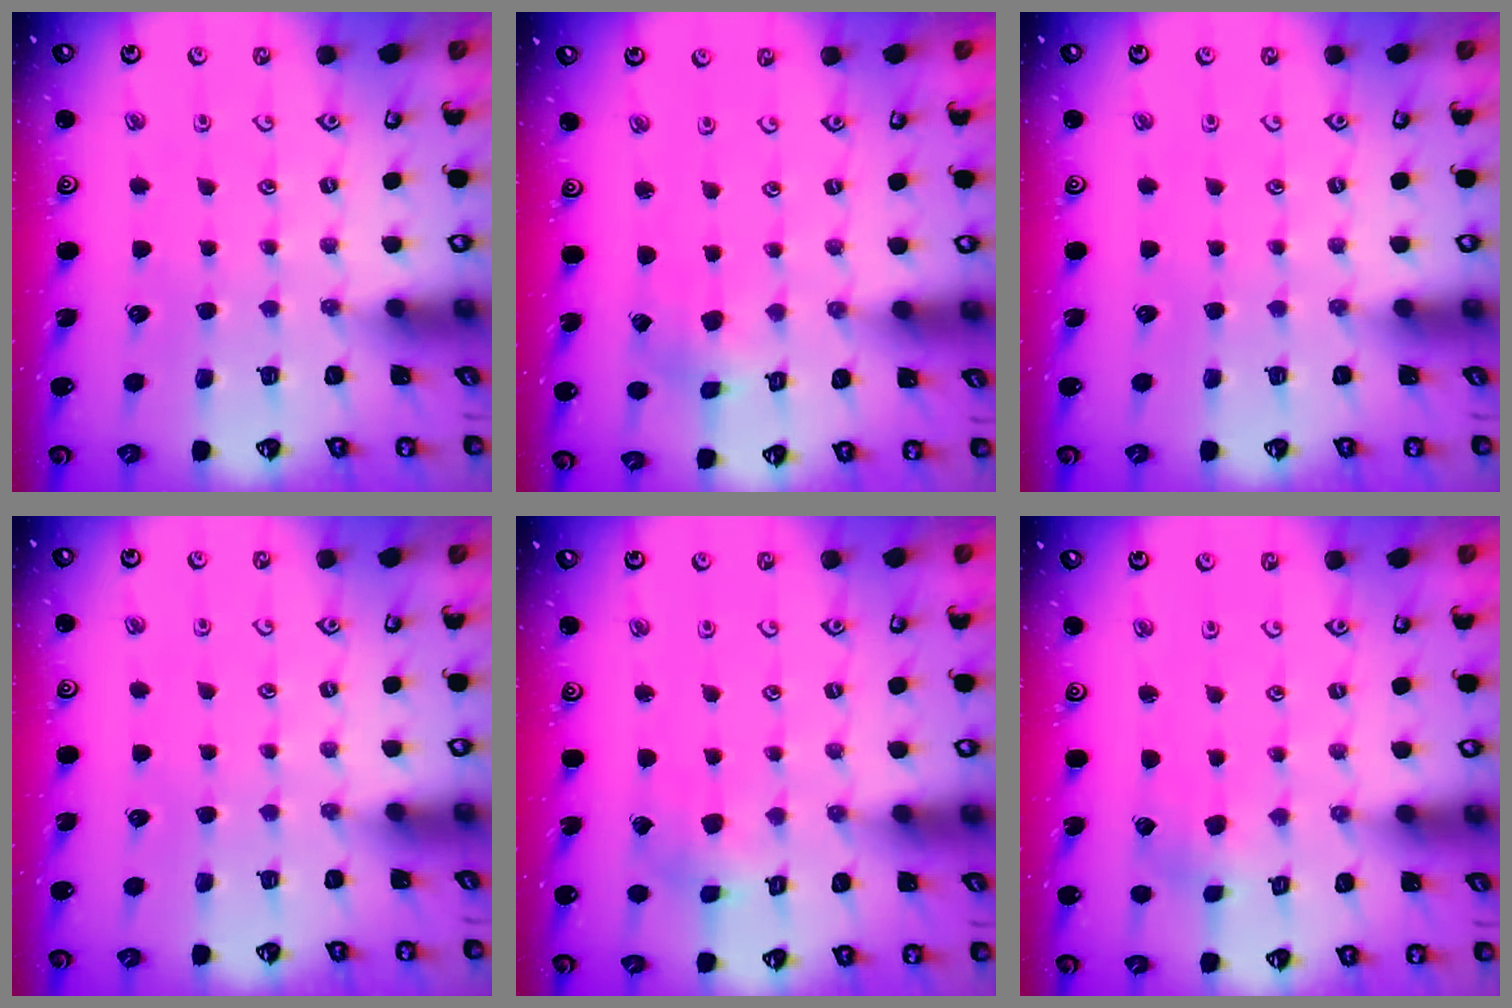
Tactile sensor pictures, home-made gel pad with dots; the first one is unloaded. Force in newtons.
{"total": 1.4, "press": 1.4, "slide": 0.4}
{"total": 0.0}
{"total": 0.0}
{"total": 2.9, "press": 2.9, "slide": 0.3}
{"total": 1.2, "press": 1.1, "slide": 0.2}